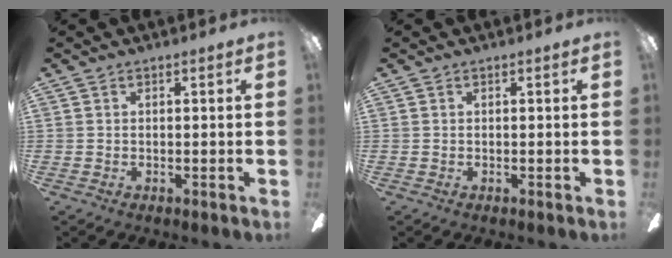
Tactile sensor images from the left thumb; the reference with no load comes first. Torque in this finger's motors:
{"motor_torque": [-0.13, -0.14, 0.08, -0.03, 0.00]}